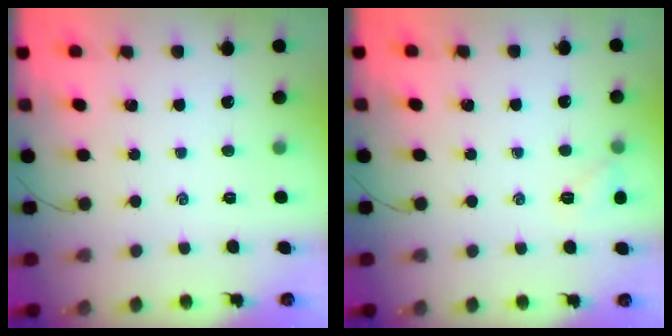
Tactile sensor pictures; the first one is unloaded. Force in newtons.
{"total": 5.5, "press": 5.3, "slide": 1.5}